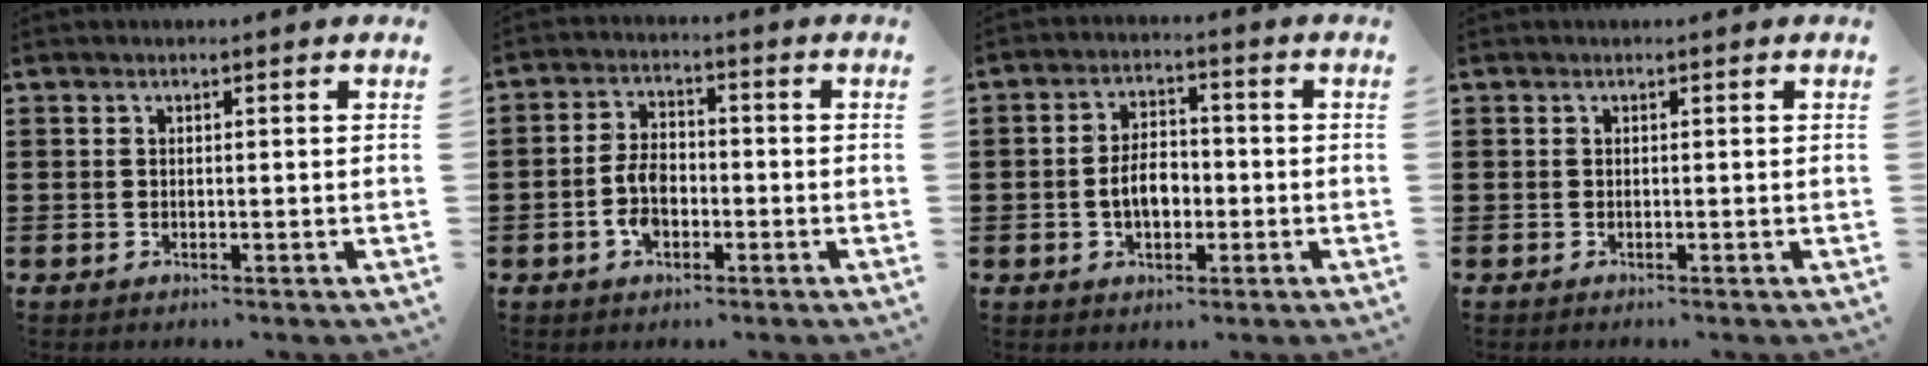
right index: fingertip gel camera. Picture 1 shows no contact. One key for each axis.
{"total": 5.5, "fx": -1.7, "fy": 3.1, "fz": 4.2, "tx": -0.096, "ty": 0.001, "tz": -0.035}
{"total": 5.1, "fx": -1.2, "fy": 2.9, "fz": 4.1, "tx": -0.067, "ty": 0.007, "tz": -0.023}
{"total": 0.0}